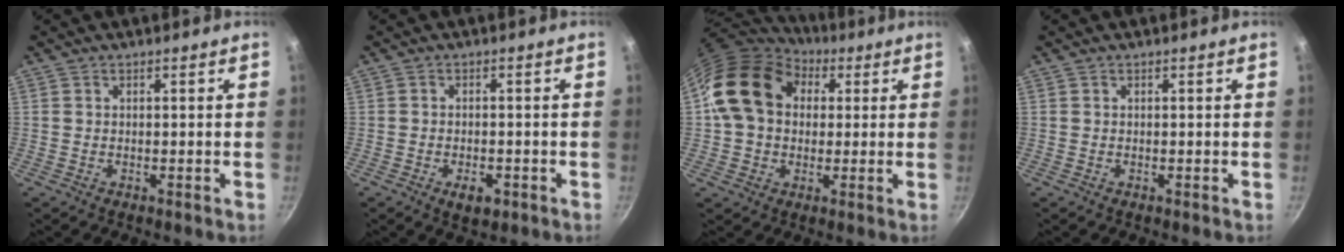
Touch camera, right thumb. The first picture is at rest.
{"total": 3.9, "force": [-1.7, 2.1, 2.7], "torque": [-0.039, 0.008, -0.023]}
{"total": 16.7, "force": [3.8, 13.1, 9.7], "torque": [-0.144, 0.026, 0.054]}
{"total": 0.0}